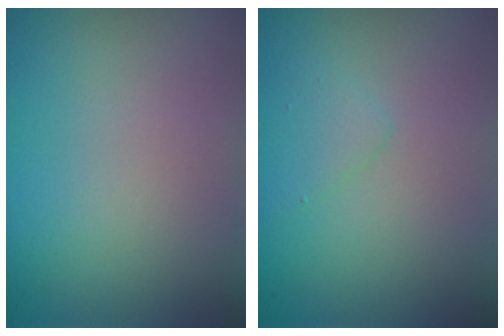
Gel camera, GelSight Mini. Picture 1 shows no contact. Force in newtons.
{"total": 1.7, "press": 1.6, "slide": 0.1}